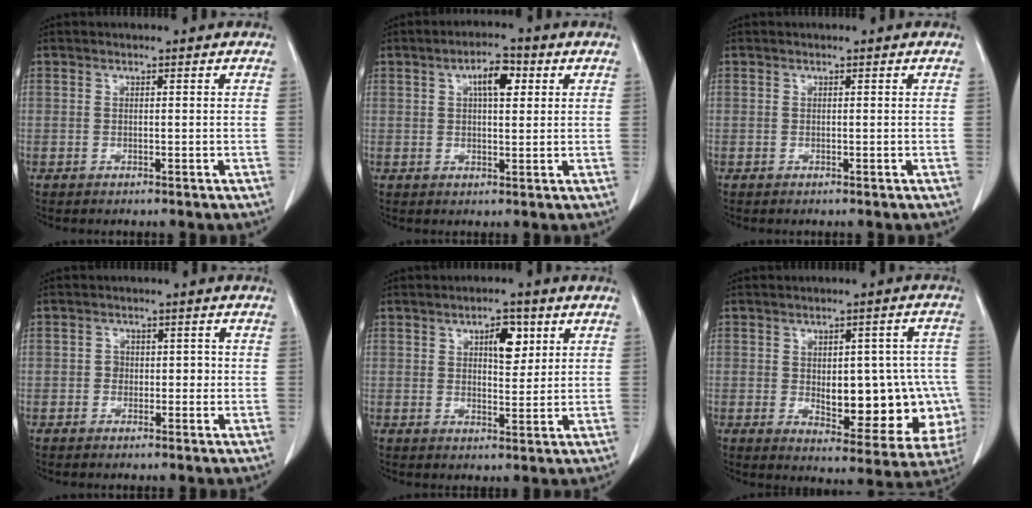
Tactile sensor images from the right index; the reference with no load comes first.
{"total": 5.3, "force": [1.9, 2.0, 4.5], "torque": [-0.073, 0.010, 0.030]}
{"total": 0.0}
{"total": 2.6, "force": [-0.3, 2.0, 1.5], "torque": [-0.012, 0.013, -0.005]}
{"total": 5.4, "force": [2.2, 2.4, 4.3], "torque": [-0.064, 0.005, 0.035]}
{"total": 17.2, "force": [-2.2, 8.0, 15.1], "torque": [-0.152, 0.022, -0.001]}